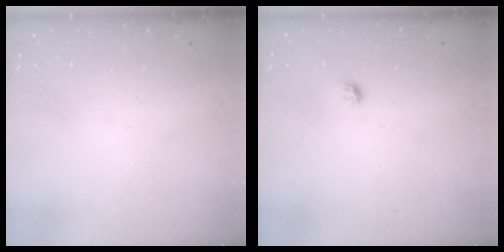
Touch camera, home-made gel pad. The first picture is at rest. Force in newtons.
{"total": 3.9, "press": 3.8, "slide": 0.9}